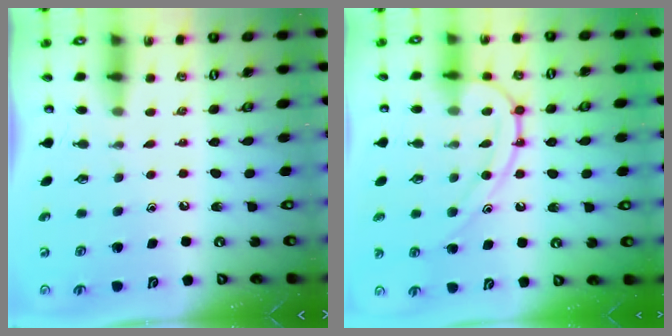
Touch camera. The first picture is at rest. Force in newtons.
{"total": 12.6, "press": 12.6, "slide": 0.5}